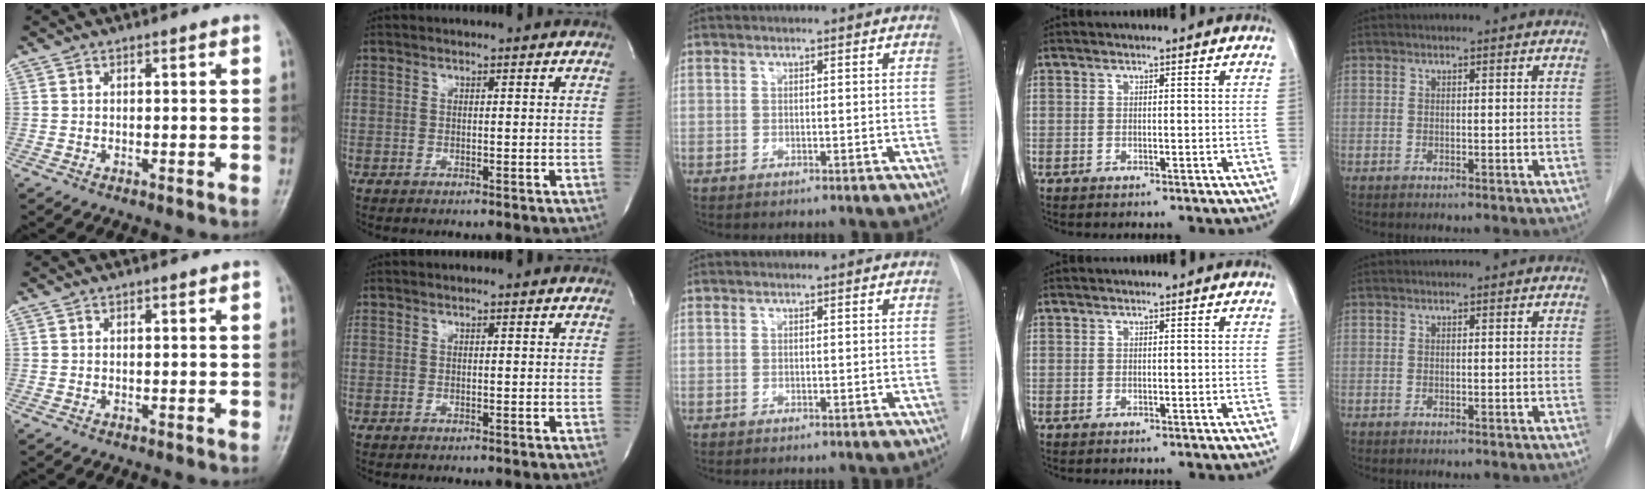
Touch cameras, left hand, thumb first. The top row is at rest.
{}